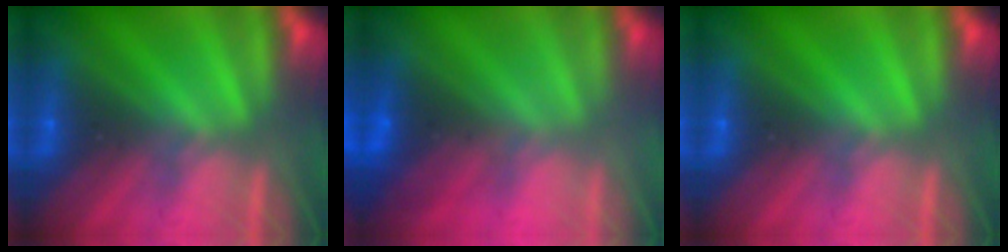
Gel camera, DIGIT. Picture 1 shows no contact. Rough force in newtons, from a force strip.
{"total": 2.9}
{"total": 0.0}